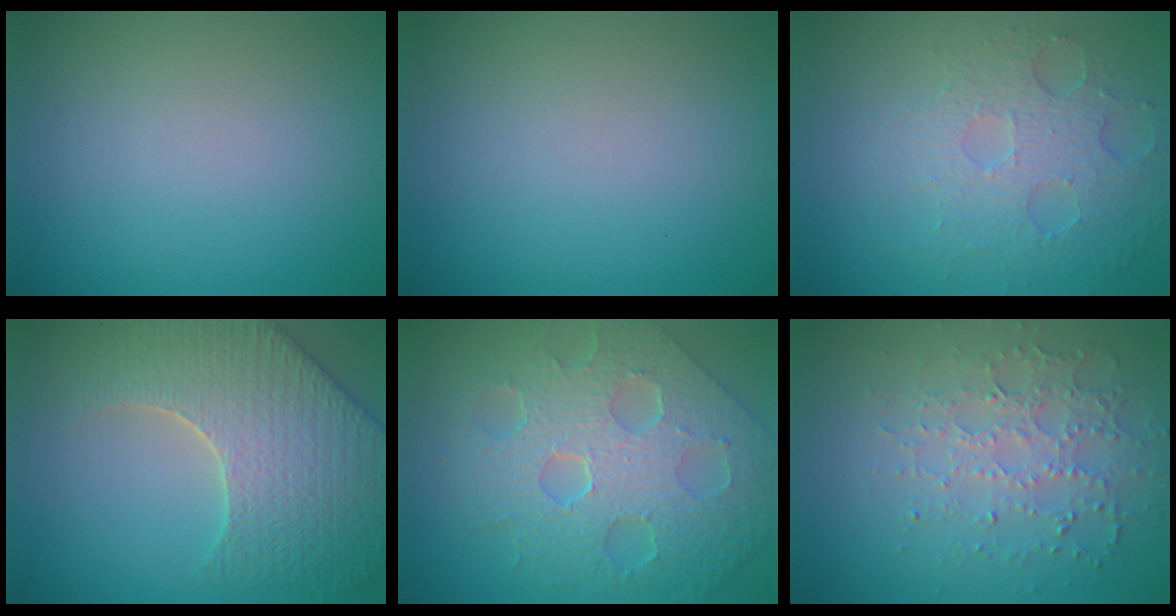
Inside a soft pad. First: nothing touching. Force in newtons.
{"total": 0.0}
{"total": 5.0, "press": 3.4, "slide": 3.7}
{"total": 7.8, "press": 6.2, "slide": 4.8}
{"total": 9.7, "press": 6.8, "slide": 6.9}
{"total": 3.4, "press": 3.2, "slide": 1.2}